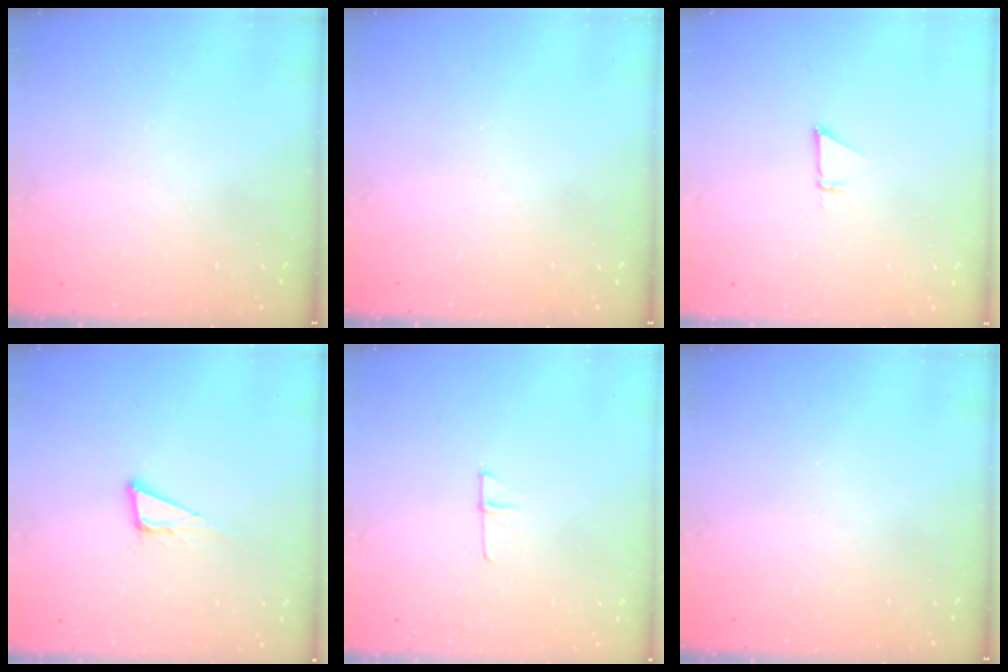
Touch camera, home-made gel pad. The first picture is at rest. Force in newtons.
{"total": 0.0}
{"total": 2.5, "press": 2.5, "slide": 0.1}
{"total": 7.2, "press": 6.8, "slide": 2.6}
{"total": 4.5, "press": 4.5, "slide": 0.4}
{"total": 0.0}